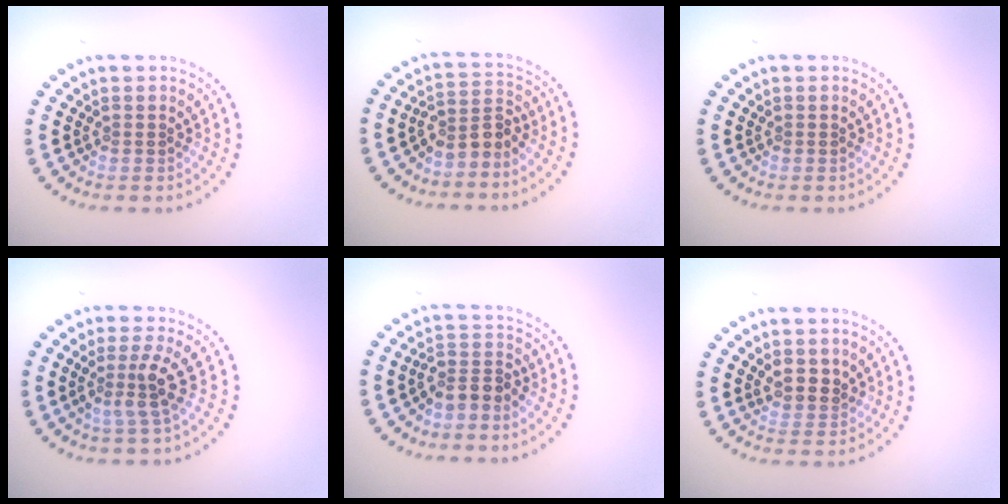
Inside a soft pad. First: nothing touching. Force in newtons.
{"total": 2.7, "press": 2.0, "slide": 1.8}
{"total": 0.0}
{"total": 2.9, "press": 2.2, "slide": 1.9}
{"total": 2.5, "press": 1.9, "slide": 1.6}
{"total": 2.3, "press": 2.1, "slide": 0.9}